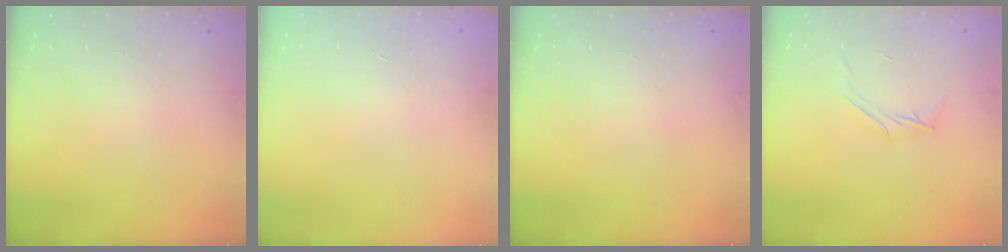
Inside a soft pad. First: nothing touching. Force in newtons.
{"total": 0.0}
{"total": 0.0}
{"total": 5.2, "press": 5.1, "slide": 1.0}